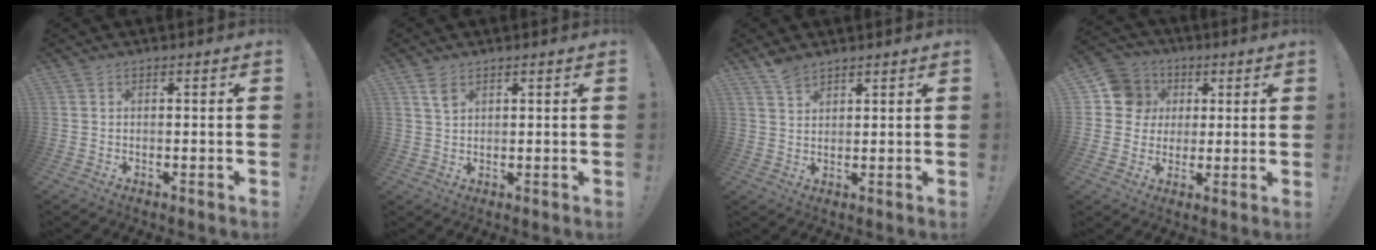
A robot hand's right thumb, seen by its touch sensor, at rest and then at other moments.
{"total": 3.1, "force": [1.8, 1.7, 1.9], "torque": [-0.019, -0.010, 0.030]}
{"total": 4.1, "force": [3.5, 1.6, 1.6], "torque": [-0.026, -0.019, 0.064]}
{"total": 11.4, "force": [2.7, 10.6, 2.9], "torque": [-0.036, -0.003, 0.059]}